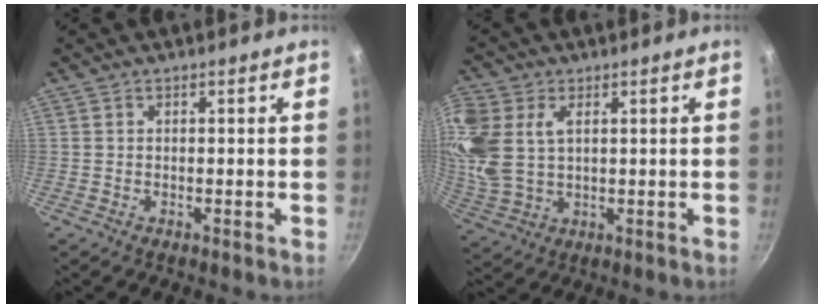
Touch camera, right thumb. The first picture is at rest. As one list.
[{"total": 12.9, "force": [3.7, 8.7, 8.7], "torque": [-0.203, 0.002, 0.081]}]